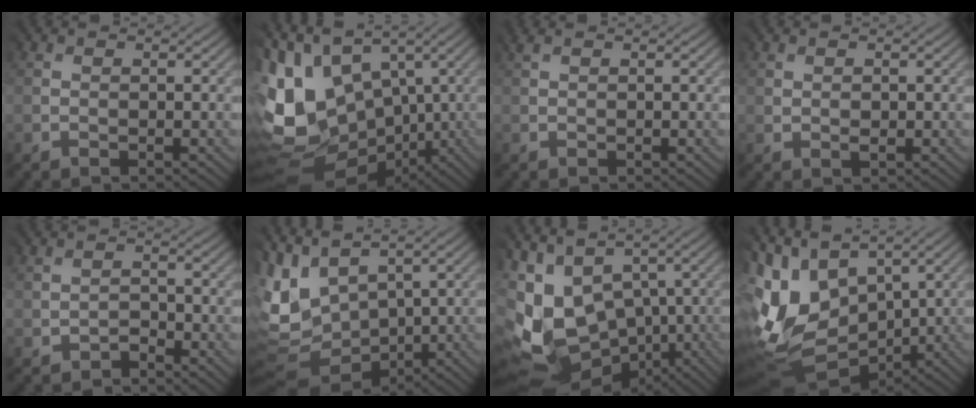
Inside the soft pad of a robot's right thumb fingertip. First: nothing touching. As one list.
[{"total": 15.0, "force": [0.0, 10.8, 10.4], "torque": [-0.240, -0.015, 0.018]}, {"total": 1.7, "force": [0.8, 0.5, 1.3], "torque": [-0.034, 0.006, 0.014]}, {"total": 0.7, "force": [0.4, 0.5, 0.3], "torque": [-0.010, -0.001, 0.012]}, {"total": 1.9, "force": [-1.4, -0.2, -1.2], "torque": [0.019, -0.001, -0.026]}, {"total": 8.2, "force": [1.8, 6.3, 4.9], "torque": [-0.173, -0.005, 0.058]}, {"total": 11.1, "force": [-1.0, 7.9, 7.7], "torque": [-0.196, -0.021, -0.002]}, {"total": 12.5, "force": [1.7, 8.6, 9.0], "torque": [-0.247, -0.014, 0.044]}]